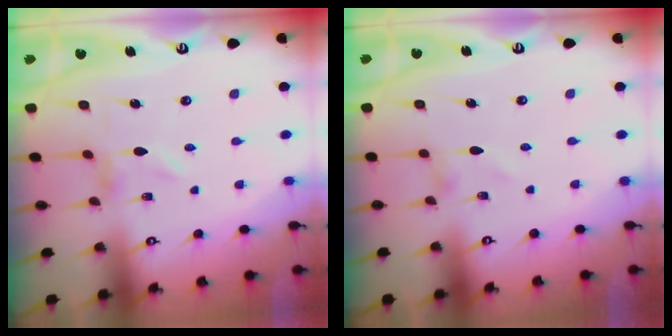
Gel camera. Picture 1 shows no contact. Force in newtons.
{"total": 0.8, "press": 0.8, "slide": 0.1}